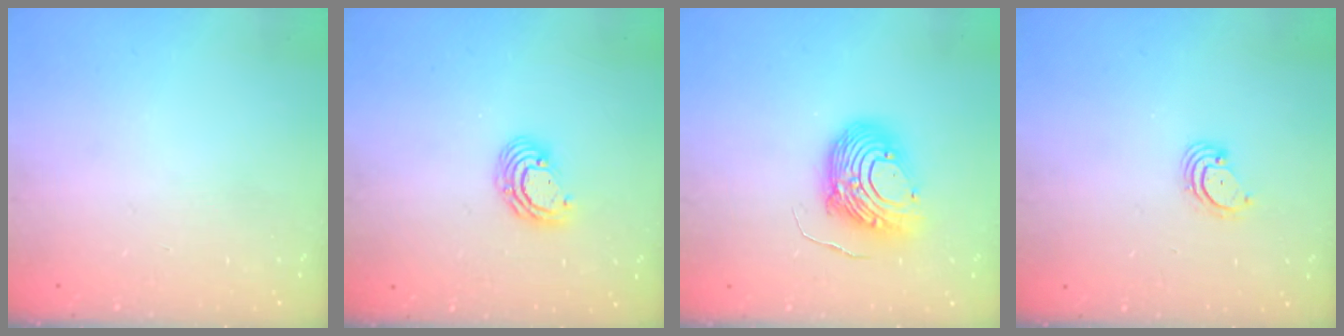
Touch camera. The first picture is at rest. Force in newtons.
{"total": 6.1, "press": 6.1, "slide": 0.3}
{"total": 12.2, "press": 12.1, "slide": 0.9}
{"total": 3.1, "press": 3.1, "slide": 0.3}